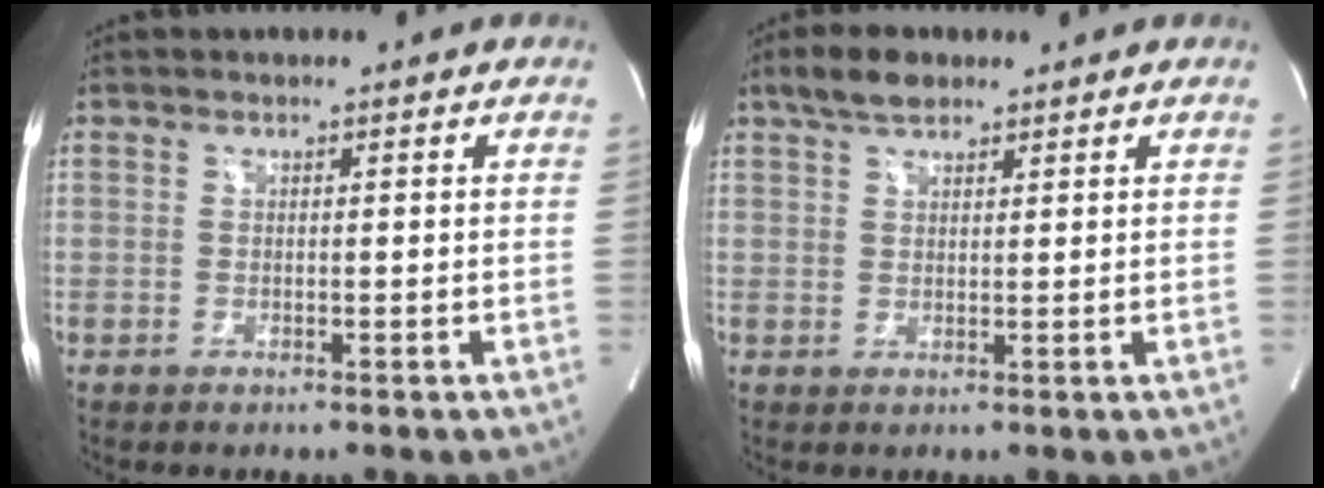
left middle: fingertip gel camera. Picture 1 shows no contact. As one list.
[{"total": 4.4, "force": [3.3, 1.8, 2.4], "torque": [-0.055, 0.015, 0.062]}]